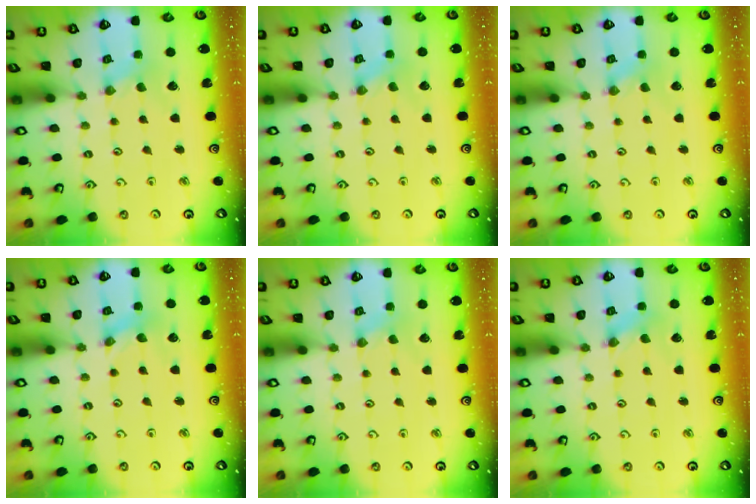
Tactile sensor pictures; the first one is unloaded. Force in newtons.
{"total": 0.0}
{"total": 0.0}
{"total": 0.8, "press": 0.8, "slide": 0.1}
{"total": 0.7, "press": 0.7, "slide": 0.2}
{"total": 0.0}